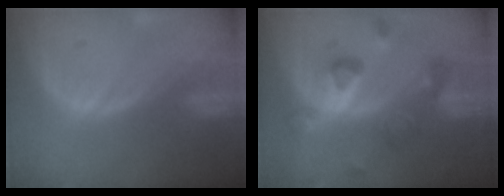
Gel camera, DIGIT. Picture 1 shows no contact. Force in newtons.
{"total": 9.3, "press": 8.2, "slide": 4.3}